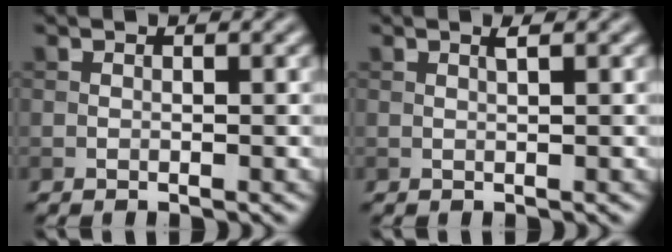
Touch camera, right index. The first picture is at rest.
{"total": 0.7, "force": [0.4, 0.0, 0.6], "torque": [-0.011, 0.001, 0.006]}